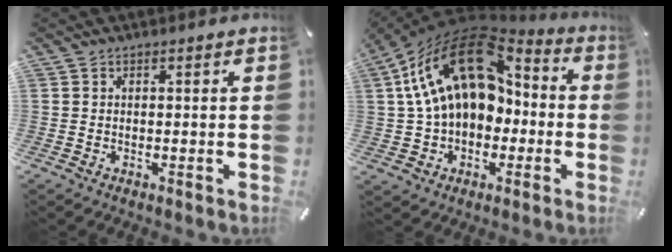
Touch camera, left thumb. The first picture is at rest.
{"total": 21.7, "force": [5.2, 15.0, 14.8], "torque": [-0.271, -0.021, 0.089]}